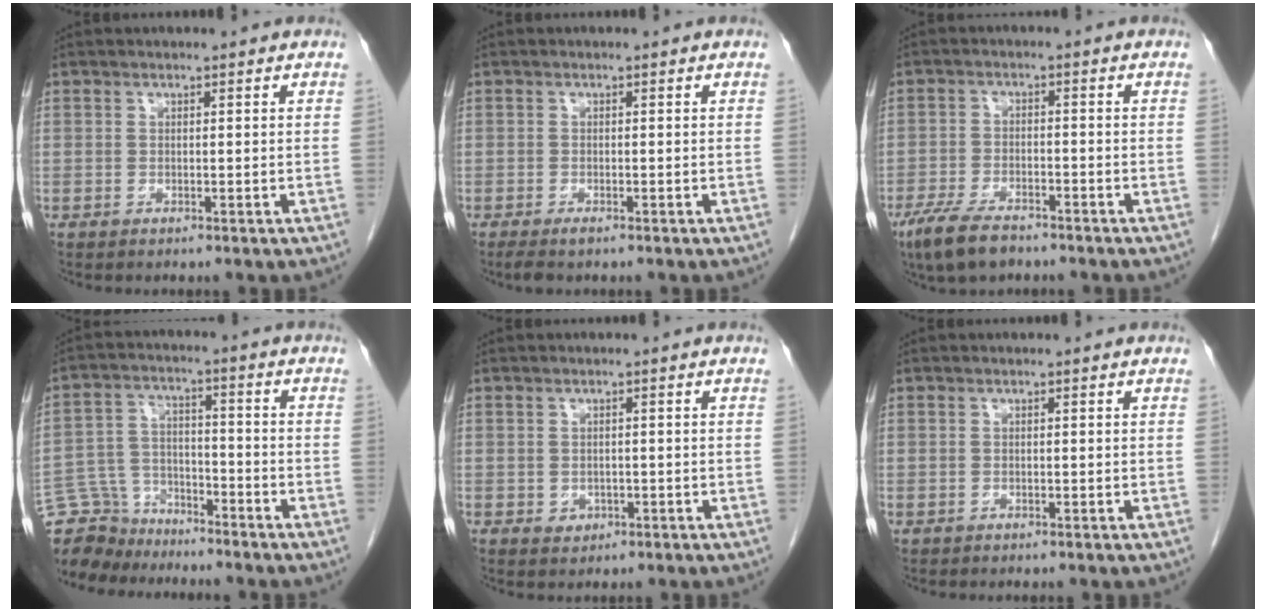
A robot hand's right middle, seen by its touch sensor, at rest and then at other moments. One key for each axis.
{"total": 1.8, "fx": -1.3, "fy": 0.4, "fz": 1.2, "tx": -0.024, "ty": -0.006, "tz": -0.021}
{"total": 7.1, "fx": -5.3, "fy": 2.3, "fz": 4.1, "tx": -0.086, "ty": -0.012, "tz": -0.094}
{"total": 10.0, "fx": -9.1, "fy": 4.0, "fz": -0.1, "tx": -0.007, "ty": 0.031, "tz": -0.167}
{"total": 1.5, "fx": -0.5, "fy": 1.3, "fz": 0.6, "tx": -0.012, "ty": 0.002, "tz": 0.001}
{"total": 0.0}